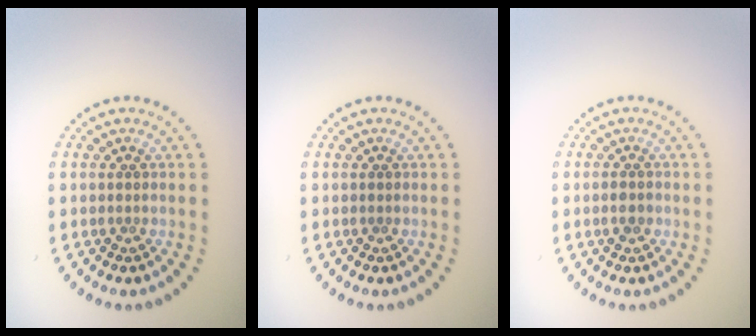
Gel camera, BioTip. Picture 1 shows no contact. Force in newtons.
{"total": 0.0}
{"total": 1.2, "press": 1.2, "slide": 0.4}